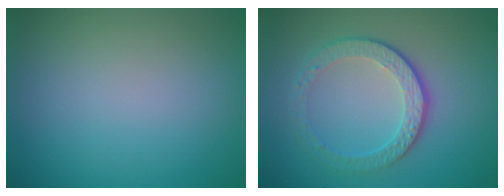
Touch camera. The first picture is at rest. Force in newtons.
{"total": 4.5, "press": 3.2, "slide": 3.1}